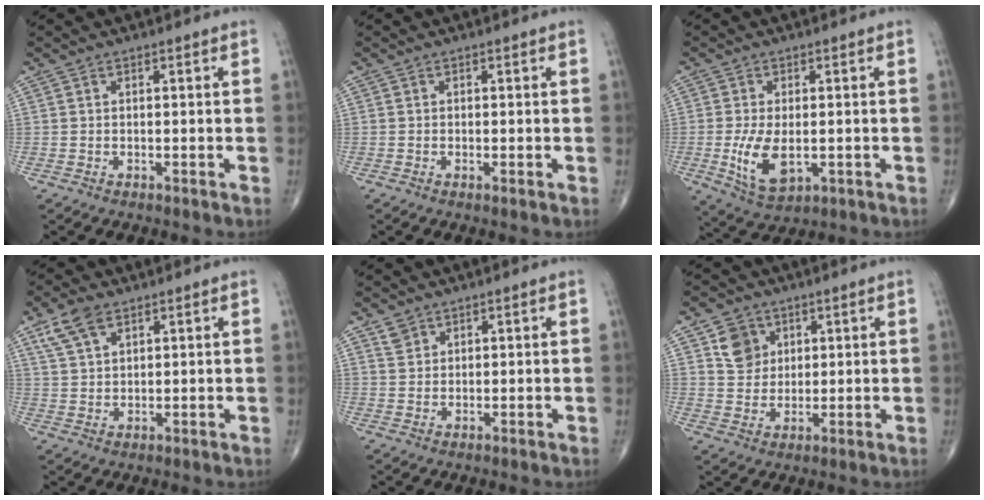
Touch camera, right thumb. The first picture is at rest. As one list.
[{"total": 0.7, "force": [-0.1, 0.2, 0.7], "torque": [-0.016, -0.003, -0.005]}, {"total": 8.3, "force": [-1.3, 4.4, 7.0], "torque": [-0.132, -0.016, -0.014]}, {"total": 6.1, "force": [3.6, 3.2, 3.7], "torque": [-0.068, -0.003, 0.075]}, {"total": 2.2, "force": [1.5, 1.5, 0.4], "torque": [0.004, -0.004, 0.025]}, {"total": 6.1, "force": [2.7, 5.0, 2.2], "torque": [-0.016, -0.015, 0.052]}]